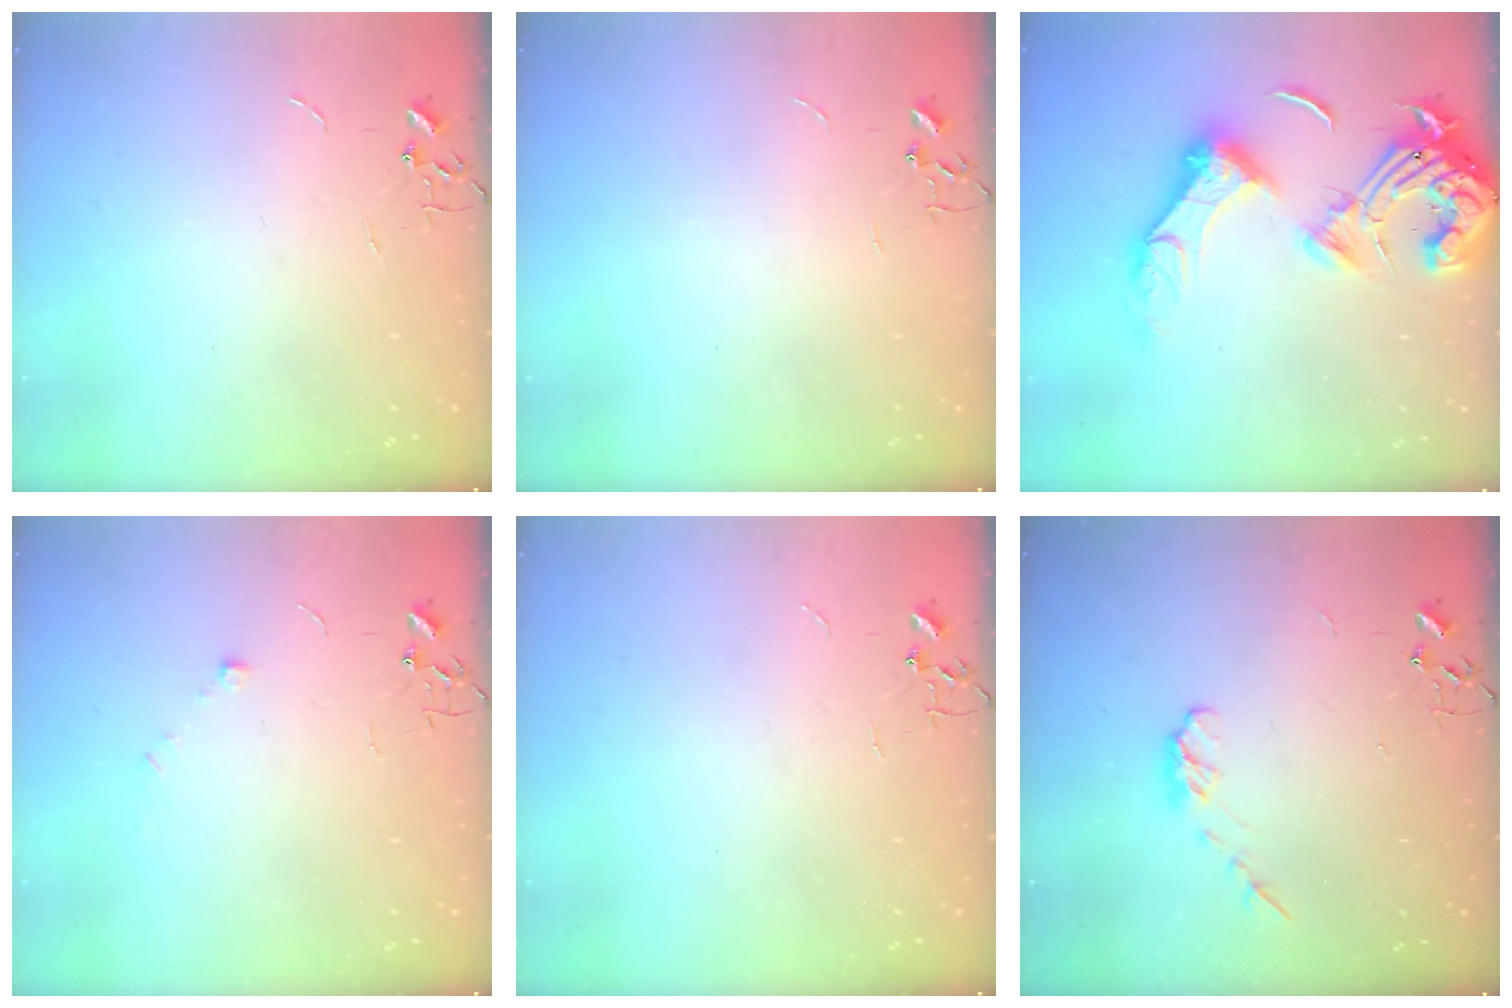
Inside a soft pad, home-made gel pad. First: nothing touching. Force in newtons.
{"total": 0.0}
{"total": 19.5, "press": 19.4, "slide": 2.0}
{"total": 4.2, "press": 4.2, "slide": 0.5}
{"total": 0.0}
{"total": 5.8, "press": 5.8, "slide": 0.7}